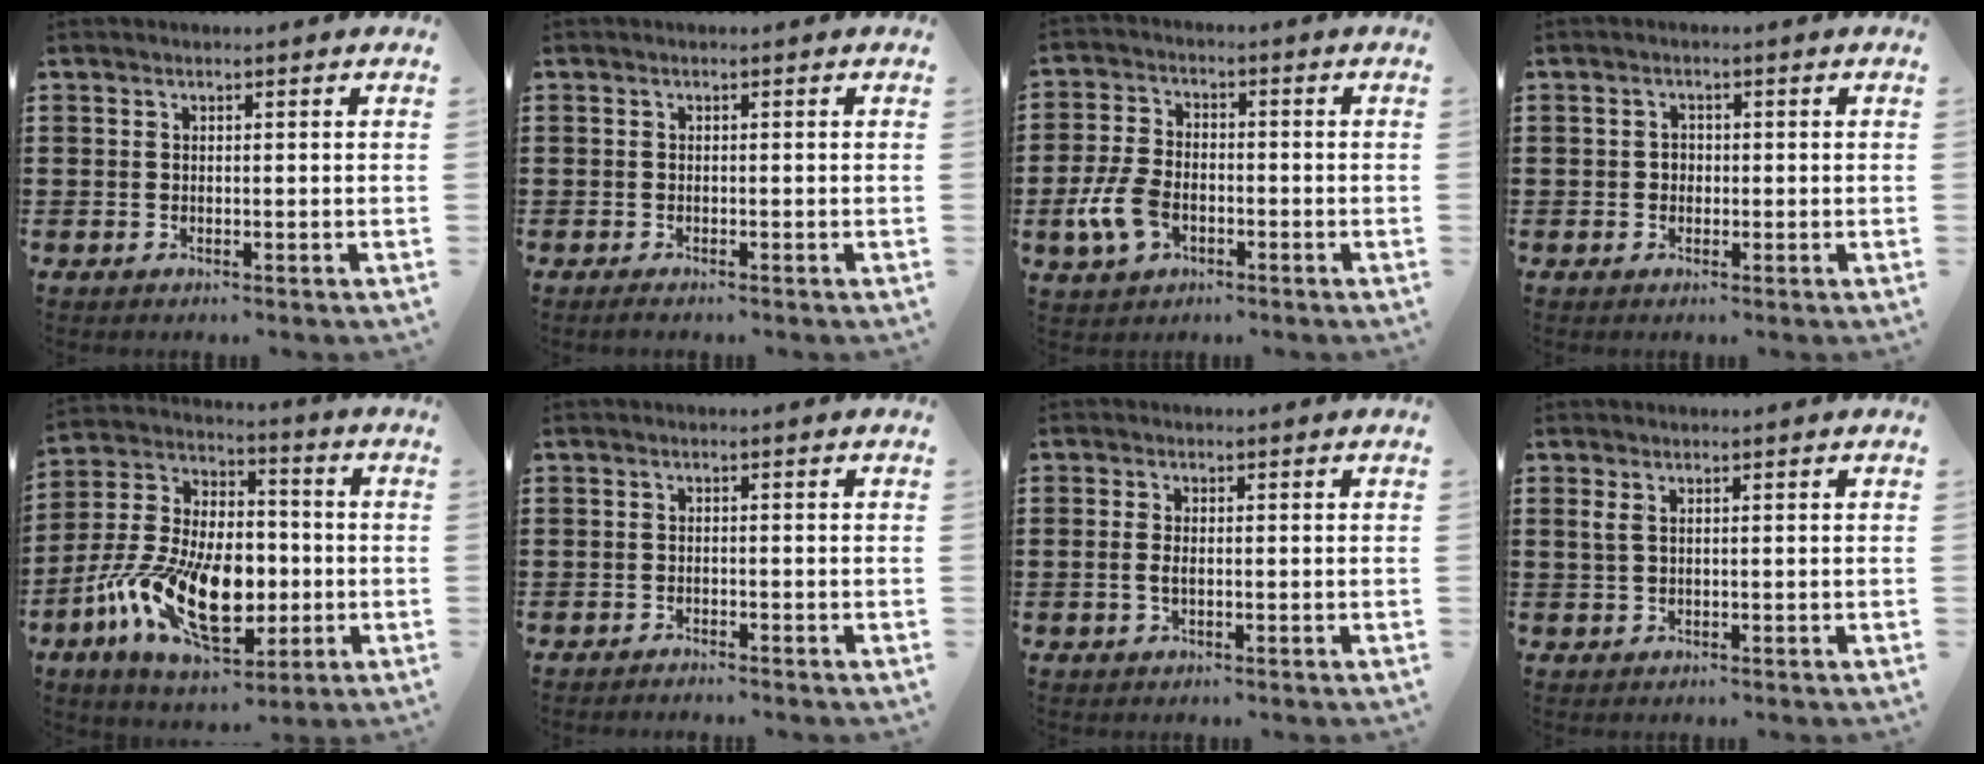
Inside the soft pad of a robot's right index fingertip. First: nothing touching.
{"total": 0.6, "force": [-0.6, 0.0, 0.1], "torque": [-0.002, -0.004, -0.011]}
{"total": 6.9, "force": [-2.6, 4.1, 4.9], "torque": [-0.125, -0.001, -0.054]}
{"total": 1.4, "force": [-0.3, 1.2, 0.5], "torque": [-0.014, 0.003, -0.008]}
{"total": 15.4, "force": [-4.6, 8.5, 12.0], "torque": [-0.275, 0.005, -0.083]}
{"total": 1.2, "force": [-1.2, -0.1, 0.0], "torque": [-0.005, -0.001, -0.024]}
{"total": 1.6, "force": [-0.3, 0.7, 1.4], "torque": [-0.036, -0.003, -0.008]}
{"total": 1.3, "force": [0.4, 0.4, 1.1], "torque": [-0.023, 0.003, 0.006]}